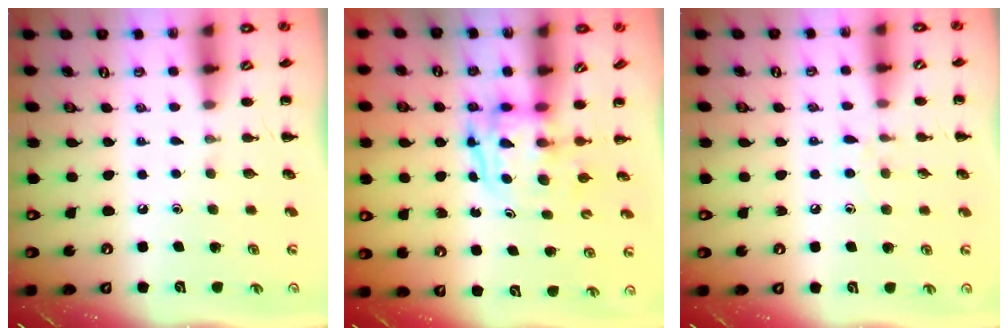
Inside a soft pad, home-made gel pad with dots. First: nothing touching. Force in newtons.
{"total": 4.0, "press": 3.9, "slide": 0.4}
{"total": 5.1, "press": 4.7, "slide": 1.9}